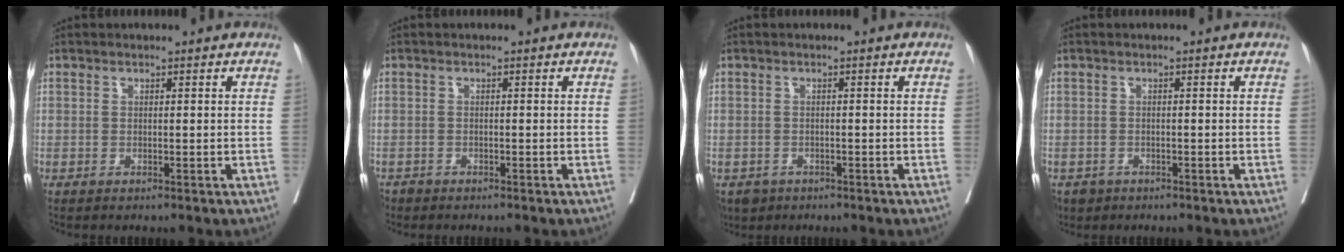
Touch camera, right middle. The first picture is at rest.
{"total": 1.6, "force": [-1.4, 0.7, 0.0], "torque": [-0.004, -0.002, -0.027]}
{"total": 3.3, "force": [-2.3, 2.3, 0.5], "torque": [-0.006, 0.001, -0.036]}
{"total": 3.0, "force": [-2.0, 2.2, 0.4], "torque": [-0.004, 0.001, -0.033]}